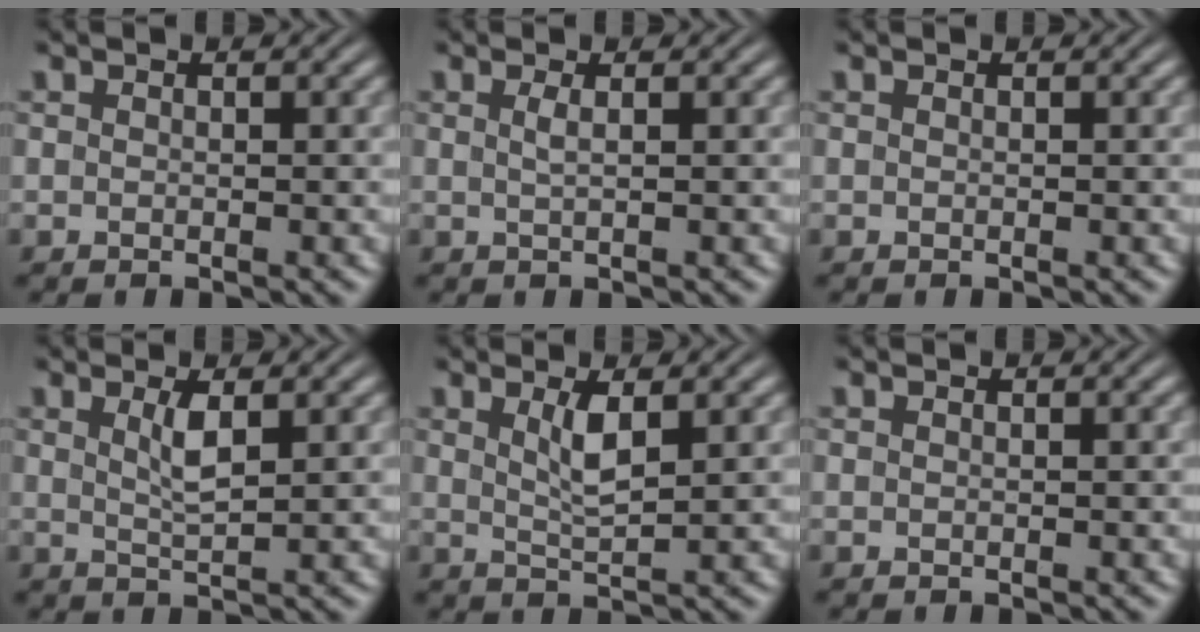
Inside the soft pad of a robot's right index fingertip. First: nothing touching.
{"total": 0.9, "force": [-0.1, -0.2, 0.8], "torque": [-0.023, -0.005, 0.003]}
{"total": 0.0}
{"total": 2.0, "force": [0.4, 0.0, 1.9], "torque": [-0.039, -0.008, 0.014]}
{"total": 2.3, "force": [0.6, 0.2, 2.2], "torque": [-0.046, -0.010, 0.018]}
{"total": 0.0}